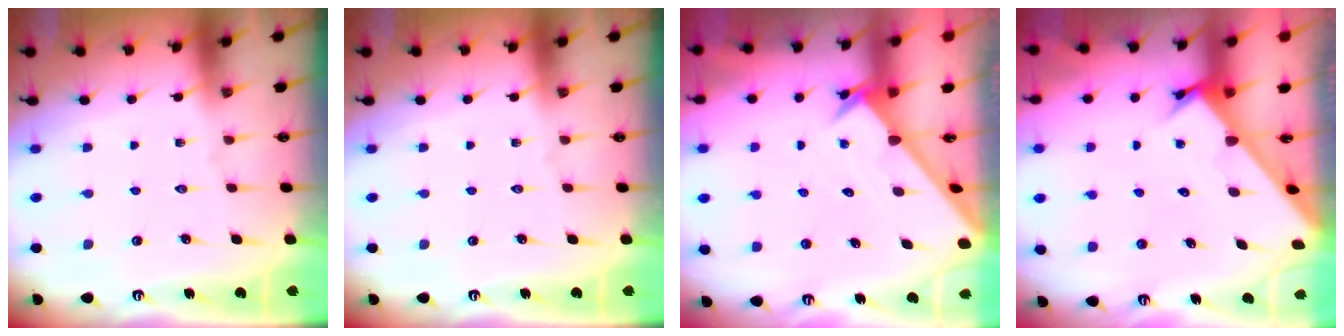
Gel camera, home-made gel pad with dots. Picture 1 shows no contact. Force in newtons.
{"total": 0.0}
{"total": 2.3, "press": 2.3, "slide": 0.2}
{"total": 2.1, "press": 2.1, "slide": 0.1}